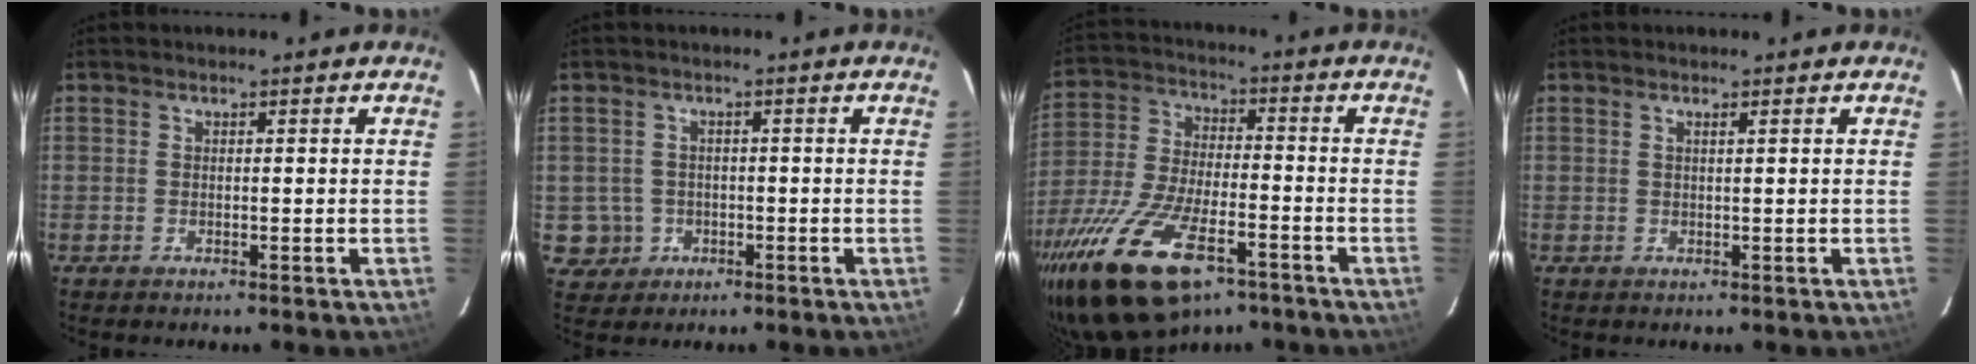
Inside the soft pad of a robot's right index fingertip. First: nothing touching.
{"total": 4.9, "force": [-1.0, 4.8, 0.3], "torque": [-0.014, 0.017, -0.006]}
{"total": 20.2, "force": [-12.5, 8.3, 13.6], "torque": [-0.286, -0.046, -0.221]}
{"total": 0.6, "force": [0.3, -0.2, 0.4], "torque": [-0.009, 0.000, 0.004]}